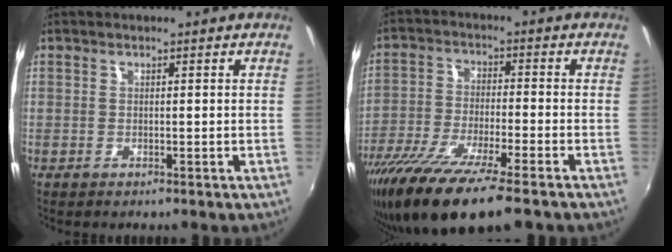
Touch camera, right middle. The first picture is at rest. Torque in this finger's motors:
{"motor_torque": [1.35, -0.79, 0.50, 0.21]}